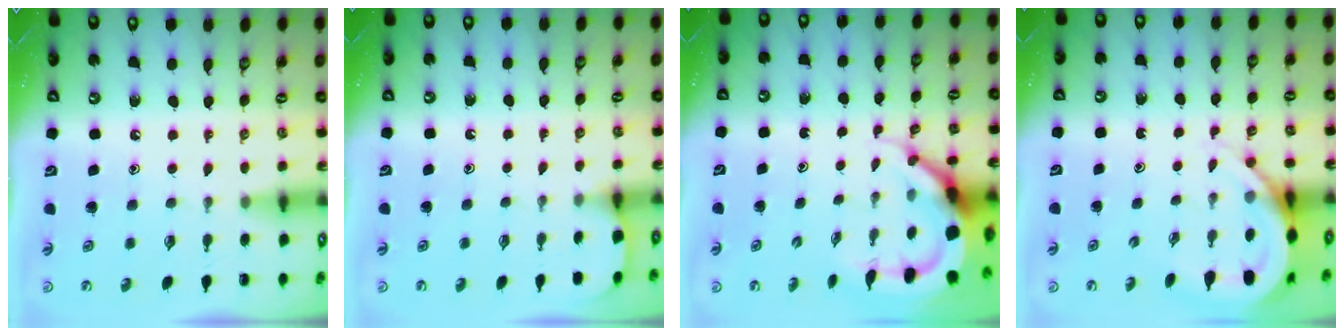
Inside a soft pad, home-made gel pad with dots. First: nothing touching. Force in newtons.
{"total": 2.6, "press": 2.6, "slide": 0.2}
{"total": 10.9, "press": 10.8, "slide": 1.2}
{"total": 8.7, "press": 8.6, "slide": 1.1}